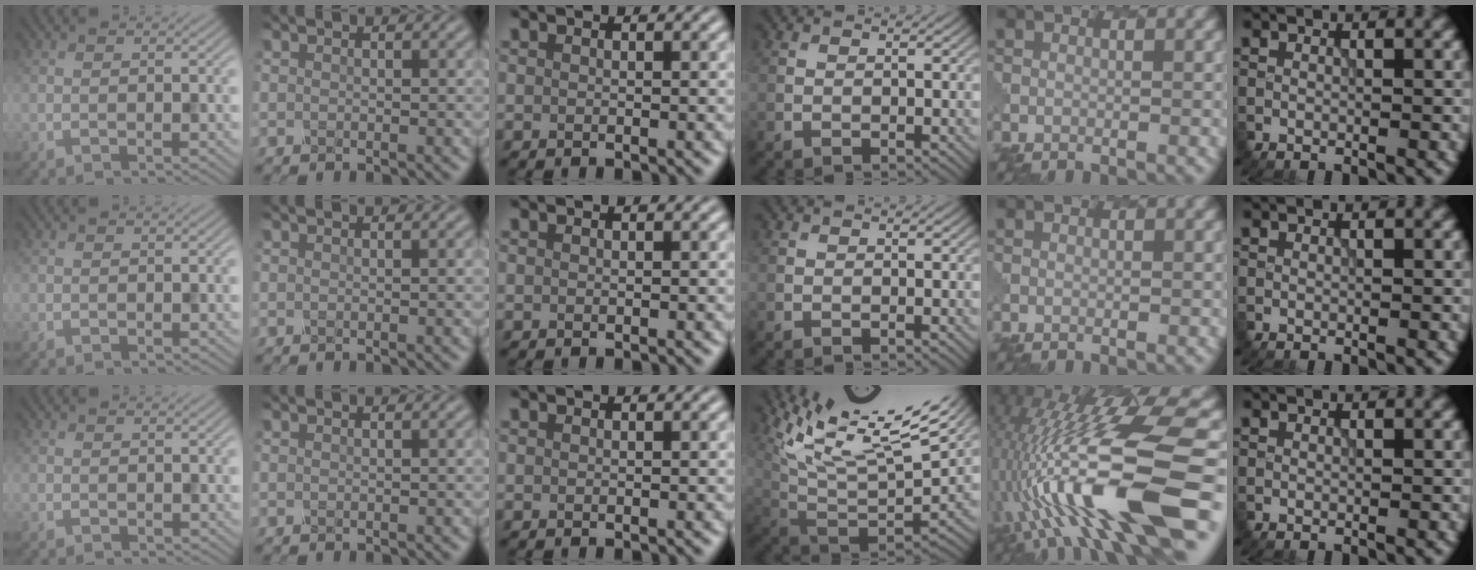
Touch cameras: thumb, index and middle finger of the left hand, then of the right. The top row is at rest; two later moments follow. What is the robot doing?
{"motion": "unscrew", "object": "spray bottle"}